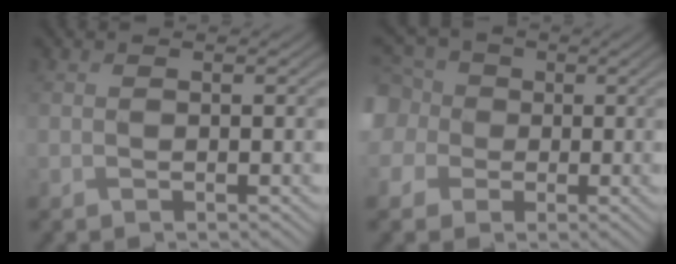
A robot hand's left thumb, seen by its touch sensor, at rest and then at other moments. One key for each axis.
{"total": 9.2, "fx": 0.8, "fy": 8.2, "fz": 4.1, "tx": -0.150, "ty": 0.012, "tz": -0.009}